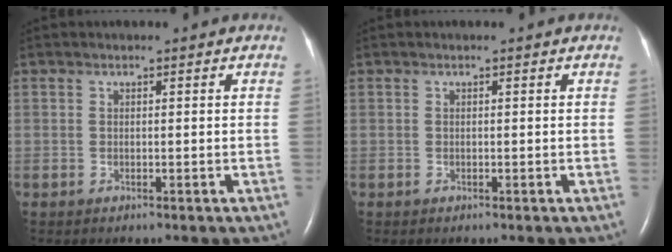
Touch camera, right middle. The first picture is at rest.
{"total": 0.0}